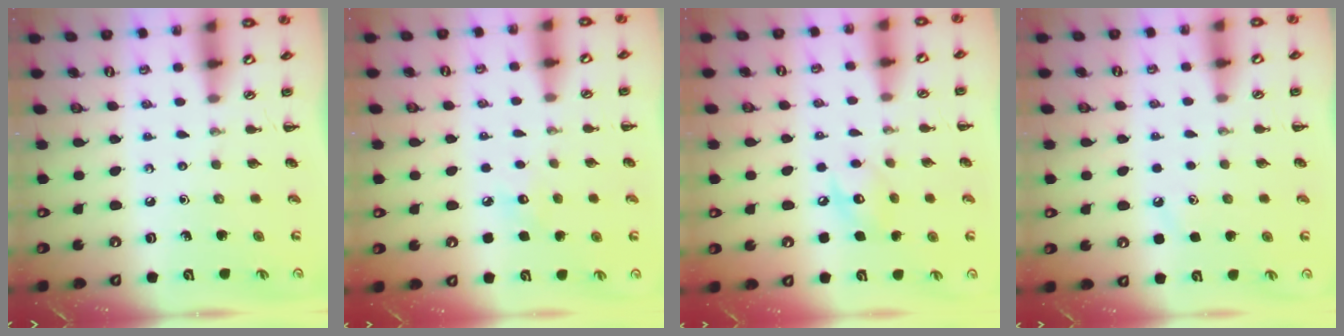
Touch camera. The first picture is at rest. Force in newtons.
{"total": 5.5, "press": 5.3, "slide": 1.4}
{"total": 8.4, "press": 8.4, "slide": 1.0}
{"total": 3.2, "press": 3.1, "slide": 1.0}